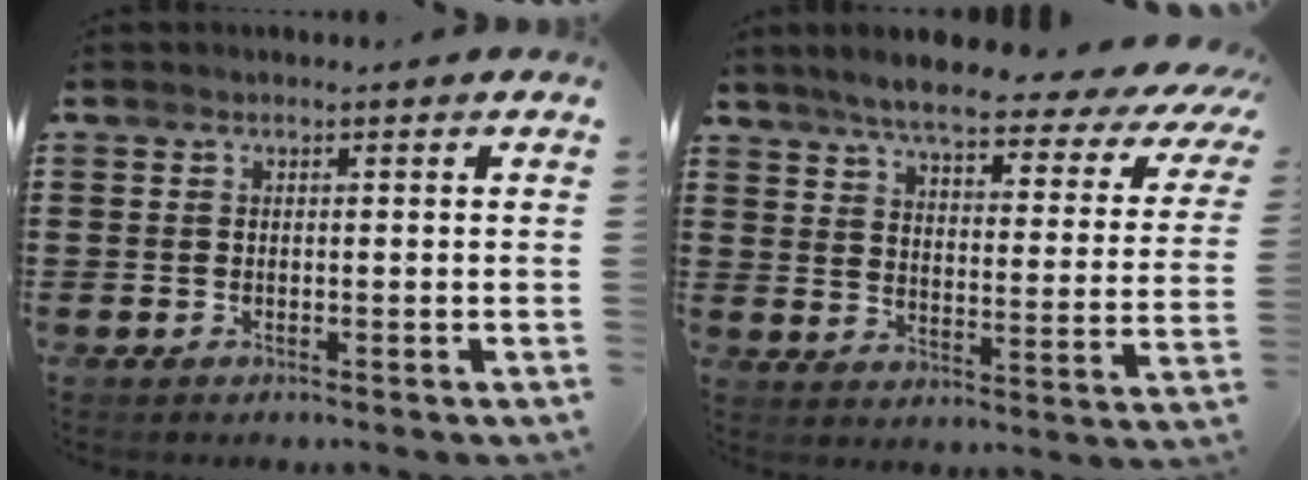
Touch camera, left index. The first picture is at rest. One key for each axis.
{"total": 6.4, "fx": 5.3, "fy": 0.6, "fz": 3.5, "tx": -0.084, "ty": -0.035, "tz": 0.084}